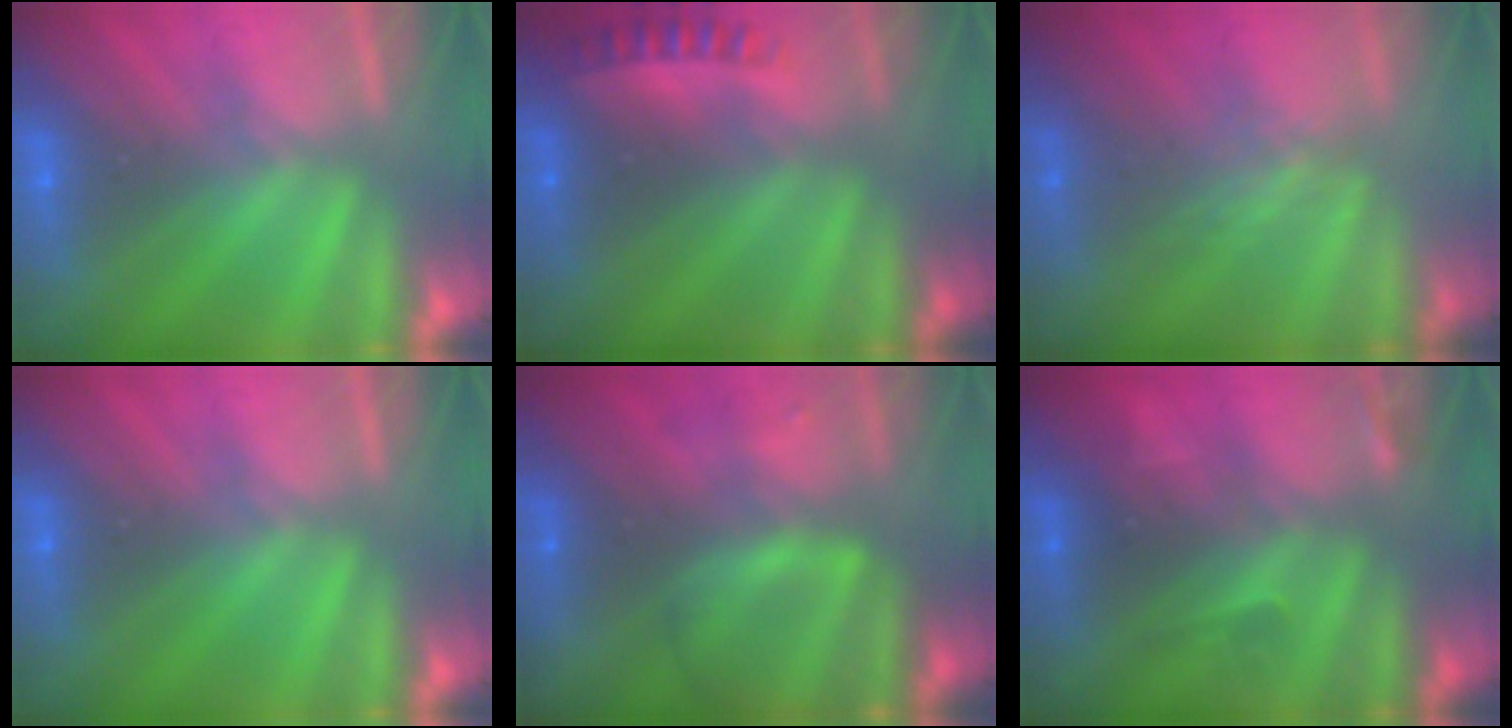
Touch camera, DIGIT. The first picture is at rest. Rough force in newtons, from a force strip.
{"total": 2.6}
{"total": 2.4}
{"total": 0.0}
{"total": 8.4}
{"total": 2.4}